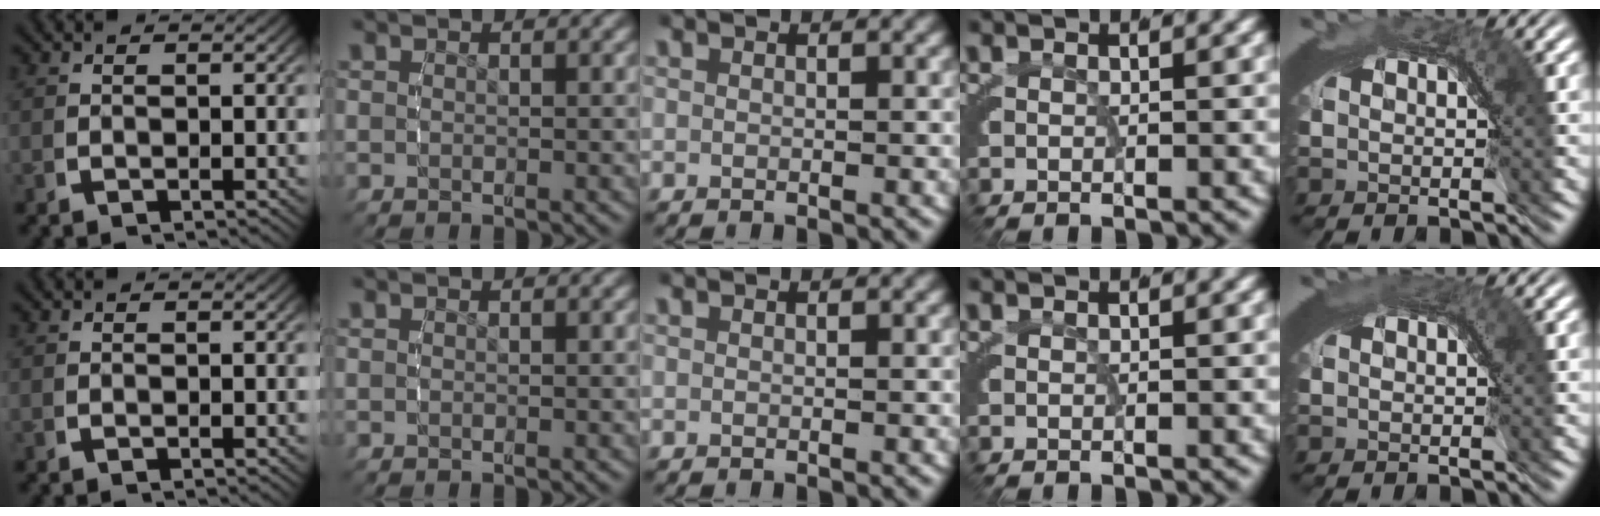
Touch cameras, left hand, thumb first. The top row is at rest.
{"little": {"total": 0.7, "force": [0.4, 0.2, 0.6], "torque": [-0.004, 0.000, 0.005]}}